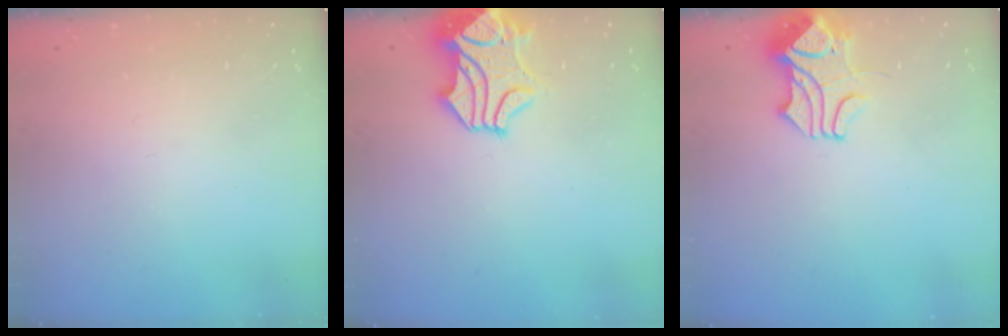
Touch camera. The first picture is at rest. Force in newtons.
{"total": 1.9, "press": 1.4, "slide": 1.3}
{"total": 2.0, "press": 1.8, "slide": 0.7}